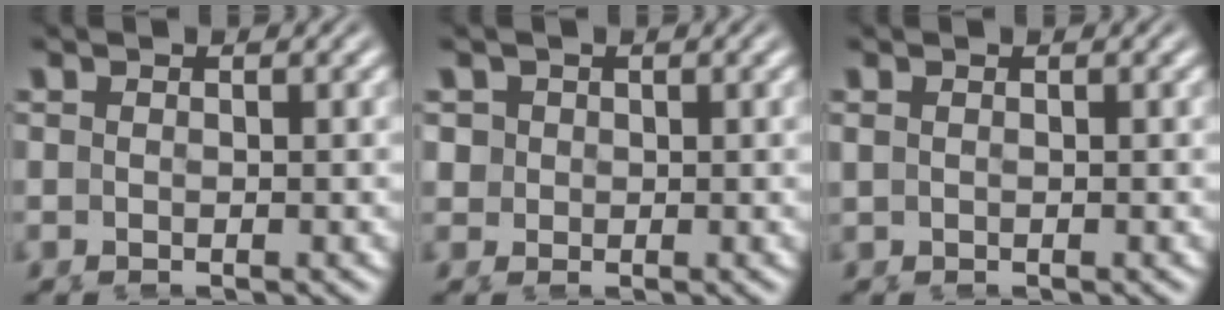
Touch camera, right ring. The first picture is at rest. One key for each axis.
{"total": 3.7, "fx": 0.7, "fy": 3.3, "fz": 1.5, "tx": -0.047, "ty": -0.004, "tz": 0.014}
{"total": 0.0}